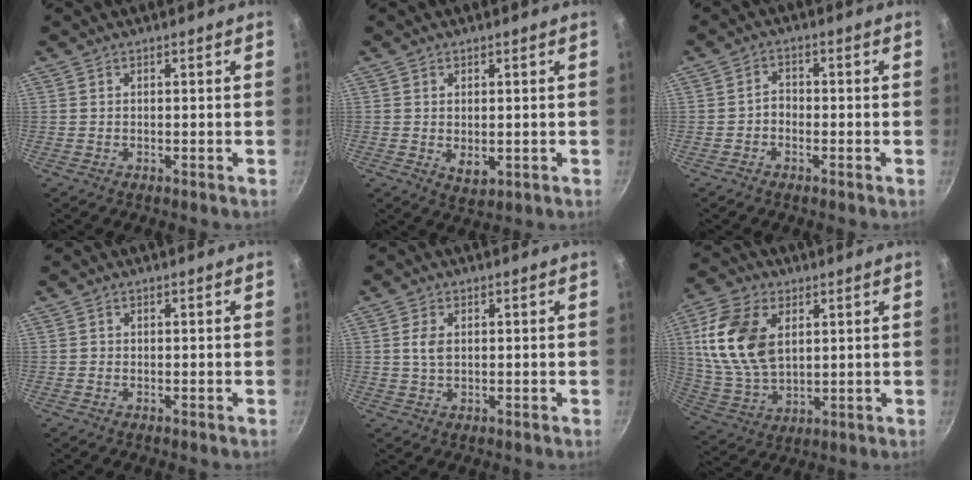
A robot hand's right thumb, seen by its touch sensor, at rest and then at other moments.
{"total": 3.2, "force": [0.0, 2.0, 2.5], "torque": [-0.040, -0.013, 0.004]}
{"total": 2.3, "force": [-1.1, 1.7, 1.1], "torque": [-0.011, 0.020, -0.025]}
{"total": 0.0}
{"total": 3.2, "force": [0.6, 2.0, 2.4], "torque": [-0.047, 0.000, 0.010]}
{"total": 16.3, "force": [4.1, 10.1, 12.0], "torque": [-0.222, -0.009, 0.087]}